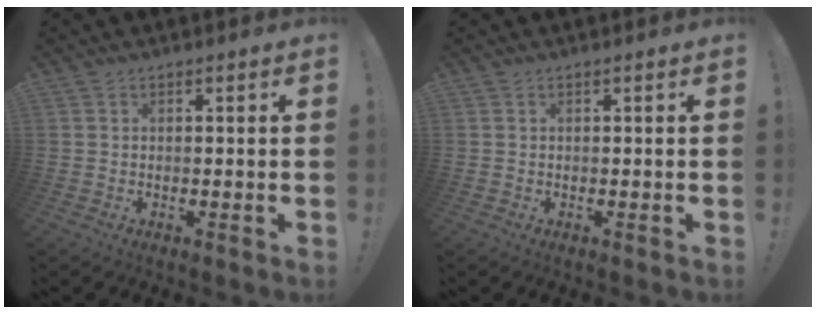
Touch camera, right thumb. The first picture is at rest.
{"total": 0.0}